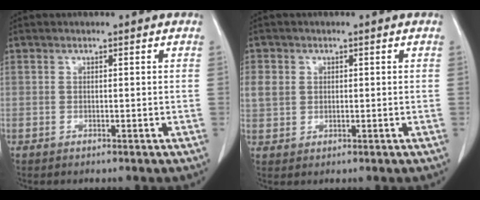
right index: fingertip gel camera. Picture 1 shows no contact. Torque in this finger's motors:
{"motor_torque": [0.31, 0.28, 0.20, 0.08]}